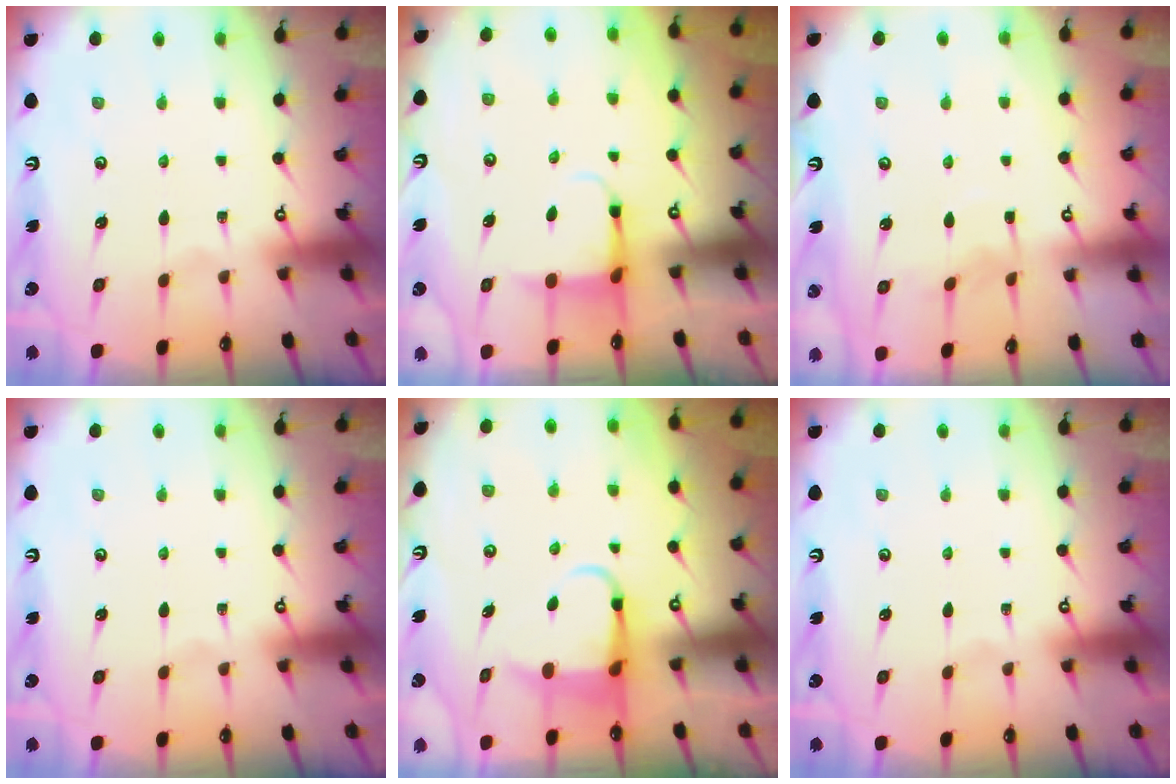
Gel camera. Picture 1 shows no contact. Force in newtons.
{"total": 3.8, "press": 3.6, "slide": 1.3}
{"total": 4.7, "press": 4.6, "slide": 0.8}
{"total": 0.0}
{"total": 4.7, "press": 4.7, "slide": 0.2}
{"total": 0.0}